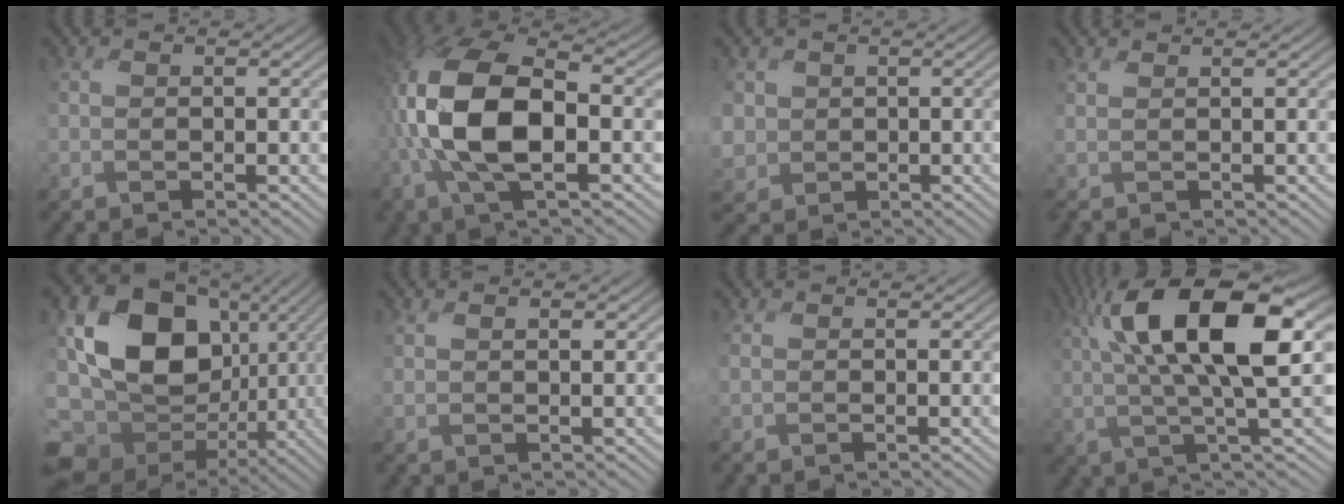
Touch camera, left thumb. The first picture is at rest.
{"total": 12.4, "force": [-2.1, 5.7, 10.8], "torque": [-0.253, 0.005, -0.052]}
{"total": 4.1, "force": [0.0, 4.0, 0.9], "torque": [-0.058, -0.020, -0.009]}
{"total": 1.0, "force": [0.8, -0.5, 0.2], "torque": [-0.005, 0.005, 0.014]}
{"total": 17.6, "force": [-1.6, 13.3, 11.4], "torque": [-0.249, -0.010, -0.039]}
{"total": 1.6, "force": [1.0, 0.3, 1.2], "torque": [-0.021, 0.001, 0.021]}
{"total": 0.6, "force": [0.4, 0.3, 0.2], "torque": [-0.008, 0.001, 0.008]}
{"total": 15.1, "force": [4.0, 5.2, 13.6], "torque": [-0.252, 0.004, 0.058]}